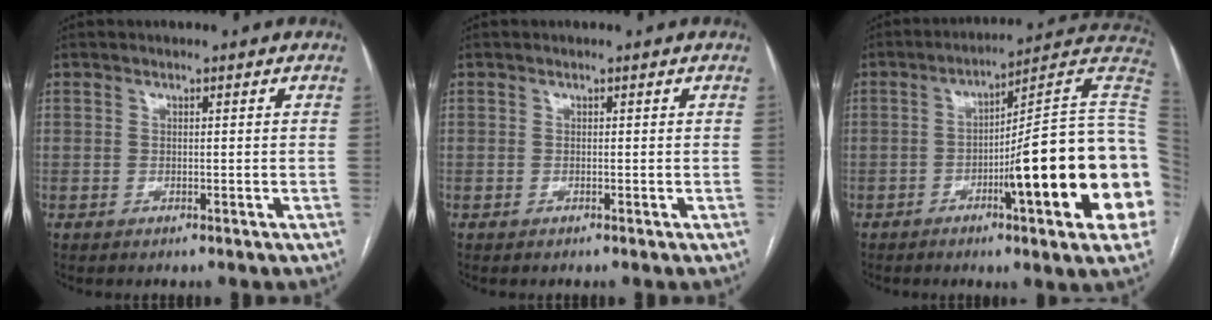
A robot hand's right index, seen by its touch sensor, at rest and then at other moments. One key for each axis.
{"total": 0.0}
{"total": 22.0, "fx": -4.7, "fy": 0.8, "fz": 21.5, "tx": -0.199, "ty": 0.015, "tz": -0.067}